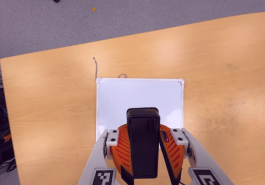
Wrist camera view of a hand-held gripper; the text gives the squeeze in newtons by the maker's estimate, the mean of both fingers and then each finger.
{"total": 9.1, "left": 9.0, "right": 9.2}